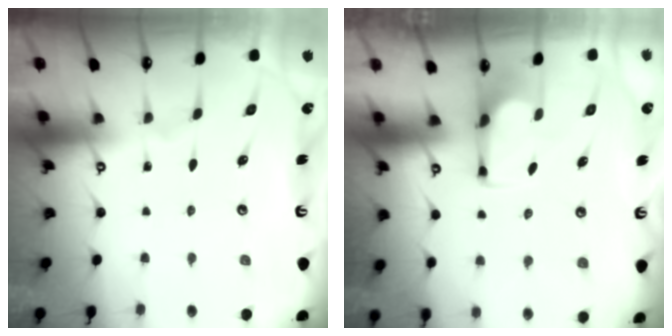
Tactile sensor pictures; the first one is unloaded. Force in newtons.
{"total": 2.7, "press": 2.6, "slide": 0.9}